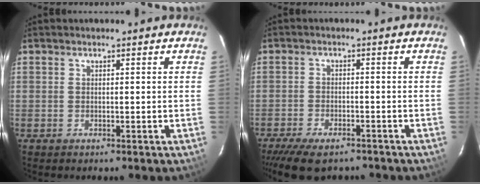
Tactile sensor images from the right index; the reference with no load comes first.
{"total": 9.0, "force": [-7.3, 3.1, 4.3], "torque": [-0.103, -0.017, -0.122]}